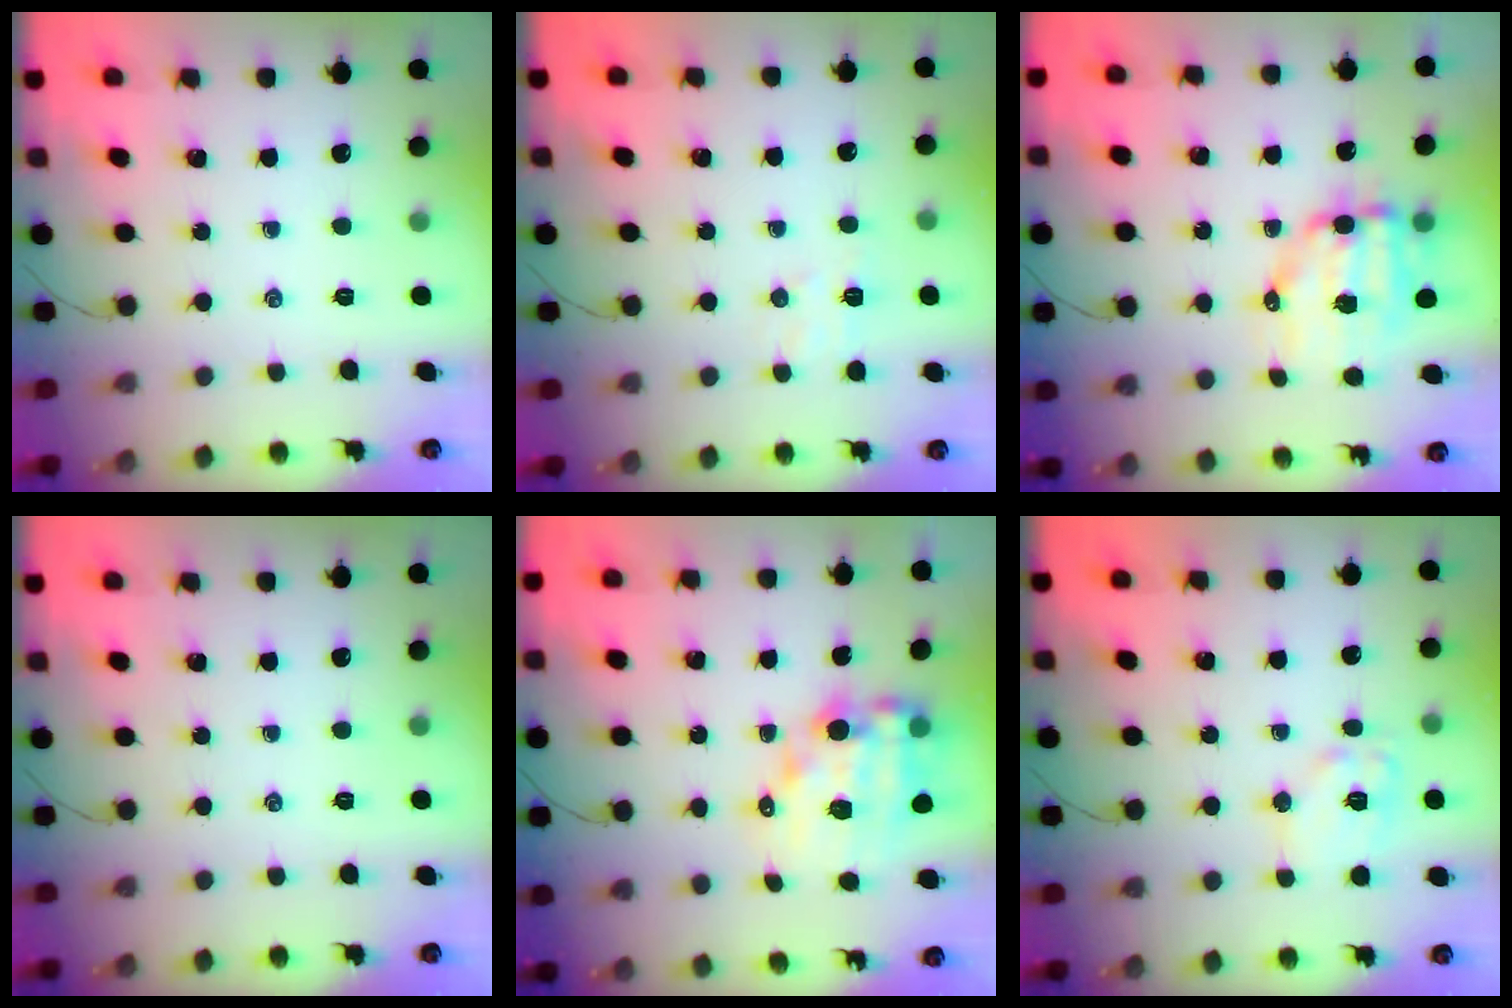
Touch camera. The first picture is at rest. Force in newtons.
{"total": 5.8, "press": 5.7, "slide": 1.0}
{"total": 10.0, "press": 9.7, "slide": 2.2}
{"total": 0.0}
{"total": 13.1, "press": 12.6, "slide": 3.4}
{"total": 10.3, "press": 10.2, "slide": 1.4}